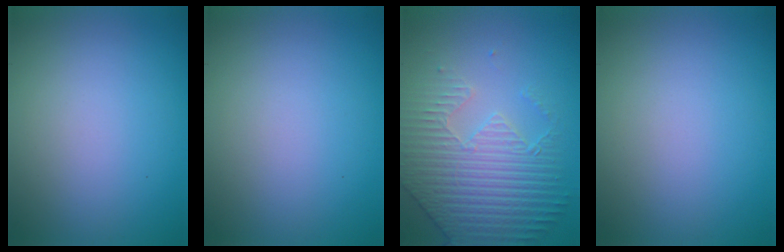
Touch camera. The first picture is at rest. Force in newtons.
{"total": 0.0}
{"total": 5.1, "press": 4.8, "slide": 1.6}
{"total": 0.0}